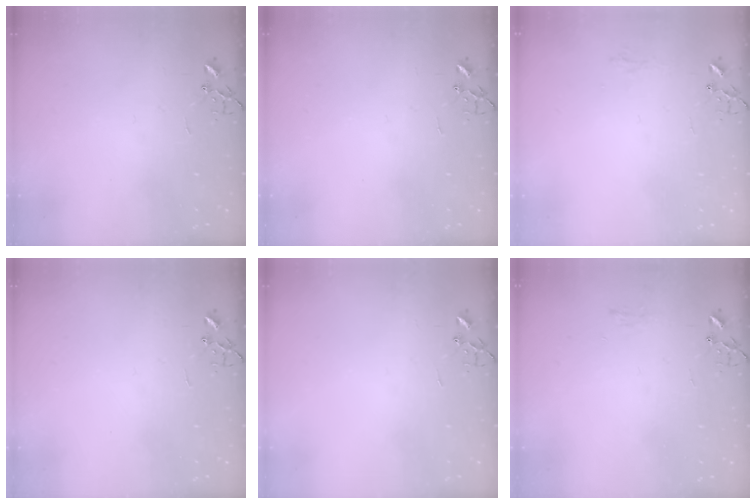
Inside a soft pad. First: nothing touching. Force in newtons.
{"total": 0.0}
{"total": 7.3, "press": 7.3, "slide": 0.6}
{"total": 0.0}
{"total": 0.0}
{"total": 6.8, "press": 6.8, "slide": 0.6}